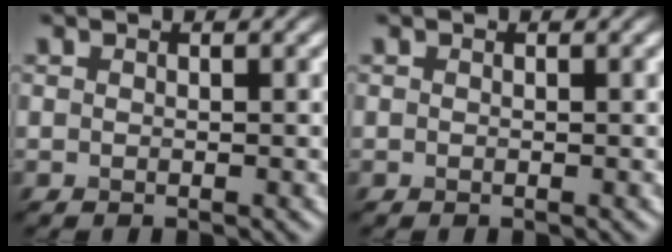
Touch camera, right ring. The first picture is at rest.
{"total": 0.0}